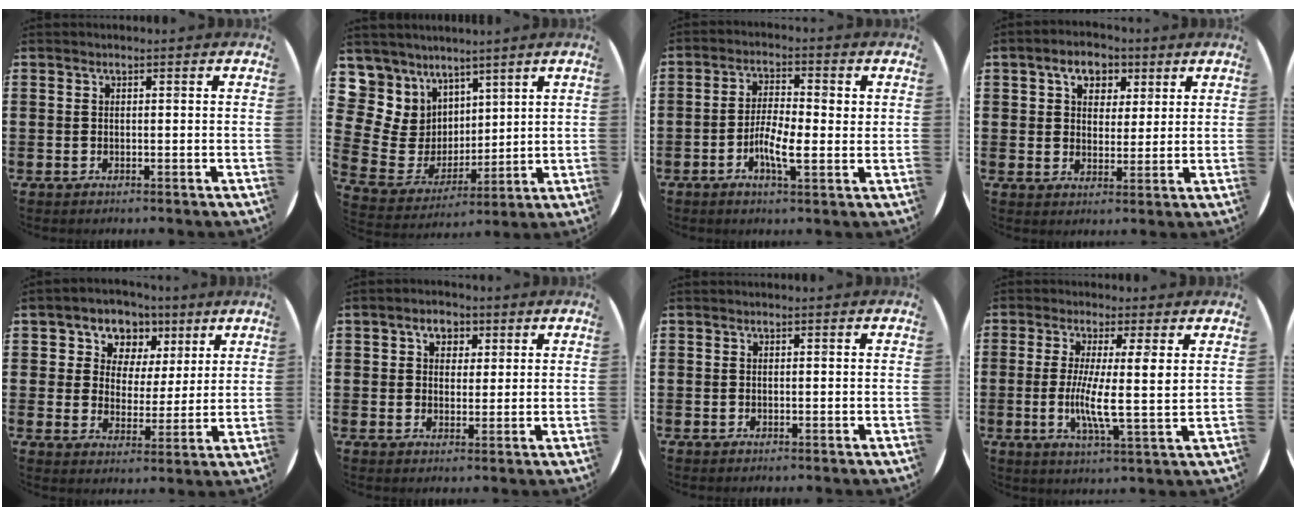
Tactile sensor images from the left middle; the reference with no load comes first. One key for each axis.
{"total": 7.5, "fx": 4.8, "fy": 5.8, "fz": 0.0, "tx": -0.050, "ty": -0.046, "tz": 0.097}
{"total": 5.2, "fx": -1.1, "fy": 1.7, "fz": 4.8, "tx": -0.082, "ty": 0.008, "tz": -0.021}
{"total": 5.5, "fx": 3.1, "fy": 3.9, "fz": 2.5, "tx": -0.043, "ty": 0.011, "tz": 0.049}
{"total": 6.0, "fx": 3.6, "fy": 4.7, "fz": 0.8, "tx": -0.048, "ty": -0.018, "tz": 0.058}
{"total": 3.6, "fx": 2.0, "fy": 2.6, "fz": 1.6, "tx": -0.024, "ty": 0.007, "tz": 0.030}
{"total": 0.0}
{"total": 6.5, "fx": 0.7, "fy": 0.5, "fz": 6.5, "tx": -0.123, "ty": -0.004, "tz": 0.008}